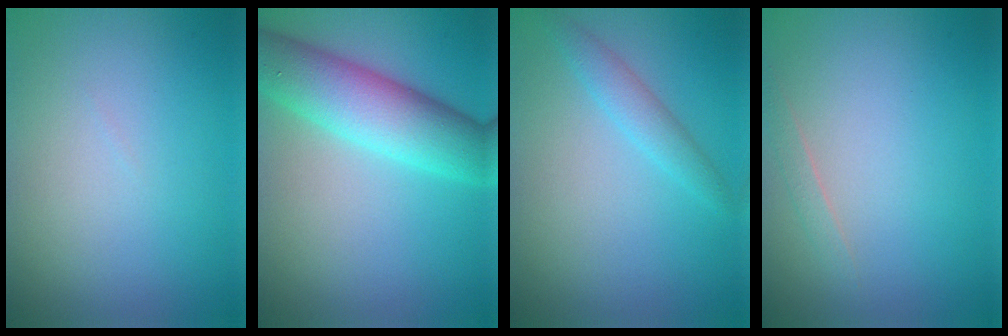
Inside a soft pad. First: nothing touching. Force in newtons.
{"total": 7.4, "press": 7.4, "slide": 0.7}
{"total": 1.9, "press": 1.9, "slide": 0.1}
{"total": 0.8, "press": 0.8, "slide": 0.0}